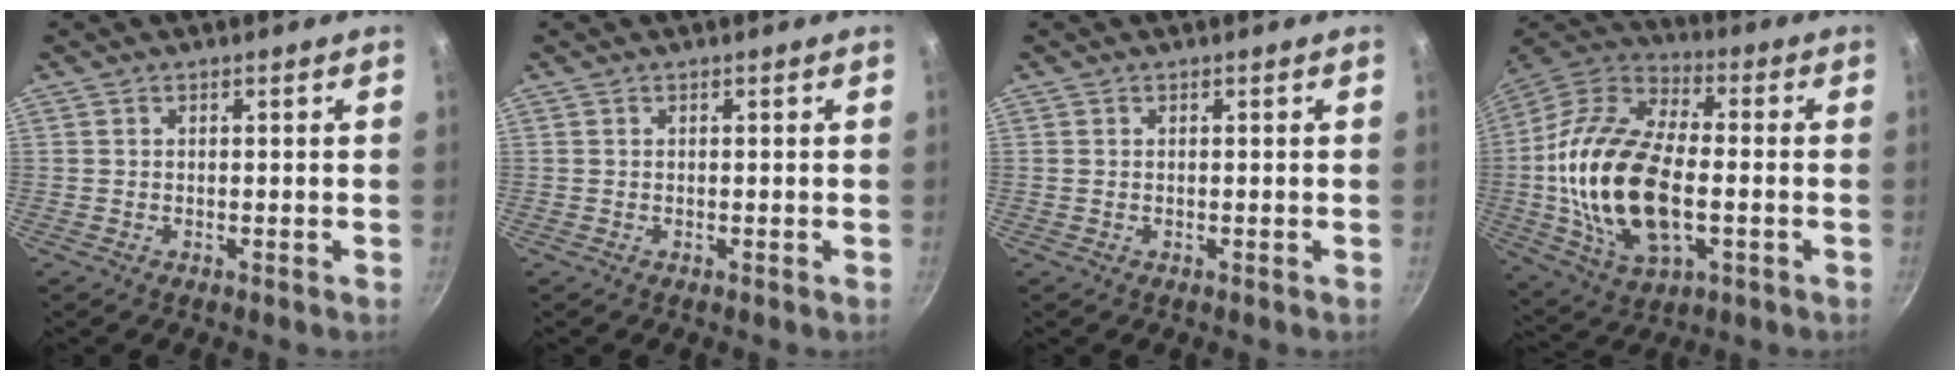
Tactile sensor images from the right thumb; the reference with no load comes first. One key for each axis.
{"total": 0.0}
{"total": 0.0}
{"total": 24.0, "fx": -2.3, "fy": 13.0, "fz": 20.0, "tx": -0.387, "ty": 0.026, "tz": -0.045}